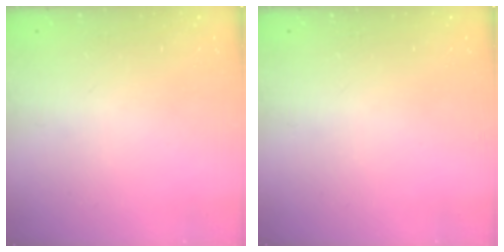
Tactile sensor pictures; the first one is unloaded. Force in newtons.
{"total": 0.0}